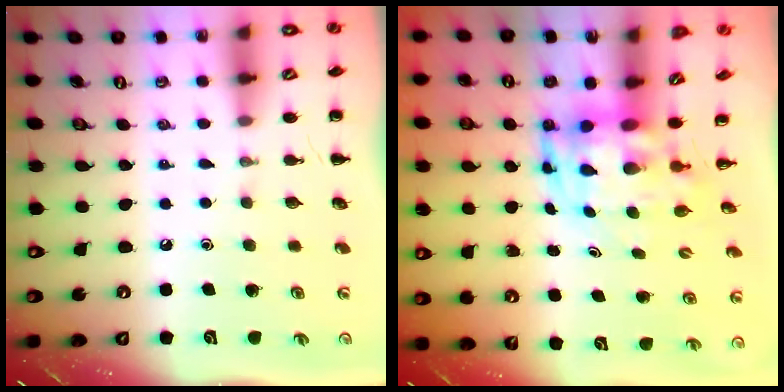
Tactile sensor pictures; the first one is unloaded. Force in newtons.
{"total": 4.5, "press": 4.3, "slide": 1.3}